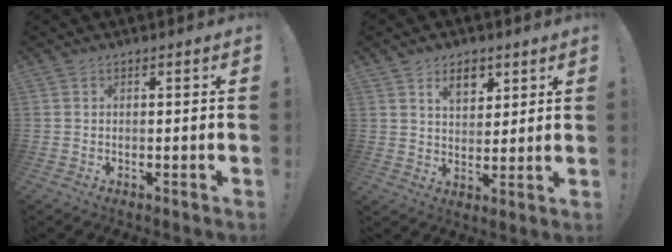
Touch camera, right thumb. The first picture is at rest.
{"total": 8.2, "force": [5.1, 5.4, 3.6], "torque": [-0.045, -0.024, 0.093]}